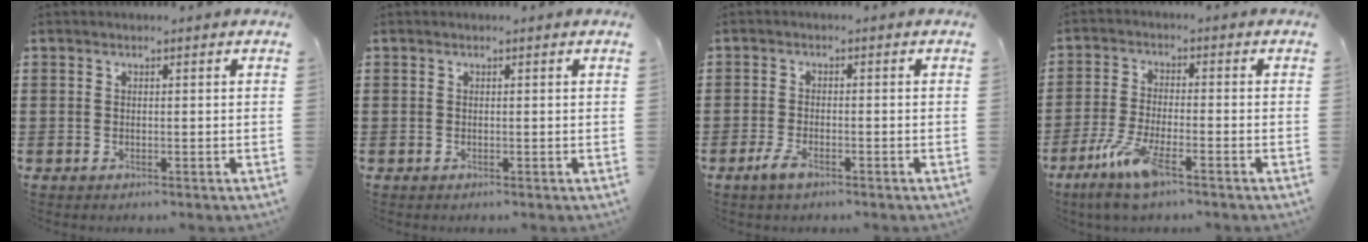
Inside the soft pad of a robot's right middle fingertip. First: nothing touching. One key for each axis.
{"total": 0.0}
{"total": 2.8, "fx": -1.6, "fy": 0.9, "fz": 2.1, "tx": -0.050, "ty": -0.005, "tz": -0.033}
{"total": 7.7, "fx": -4.6, "fy": 1.5, "fz": 6.0, "tx": -0.133, "ty": -0.015, "tz": -0.086}